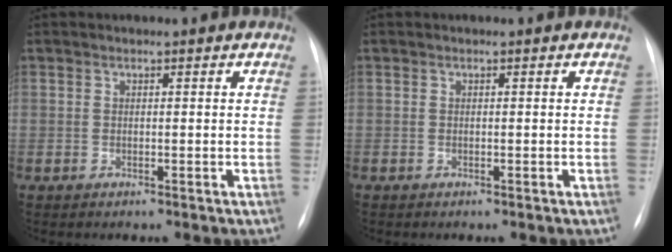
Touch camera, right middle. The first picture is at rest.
{"total": 0.0}